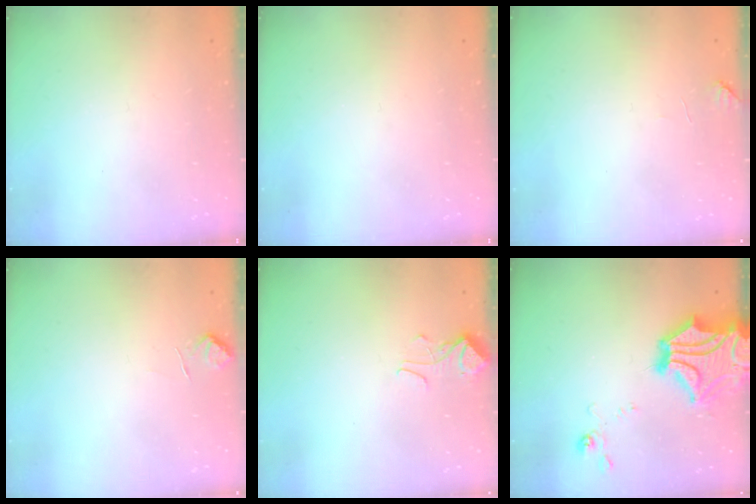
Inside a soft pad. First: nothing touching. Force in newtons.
{"total": 0.0}
{"total": 2.2, "press": 2.2, "slide": 0.5}
{"total": 1.6, "press": 1.2, "slide": 0.9}
{"total": 2.4, "press": 2.4, "slide": 0.5}
{"total": 9.4, "press": 9.0, "slide": 2.9}